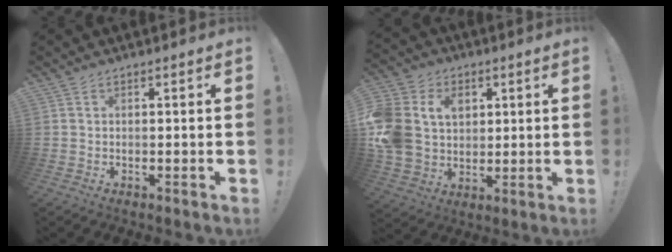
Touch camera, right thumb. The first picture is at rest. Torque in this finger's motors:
{"motor_torque": [1.75, 1.75, 0.51, 0.37, 0.40]}